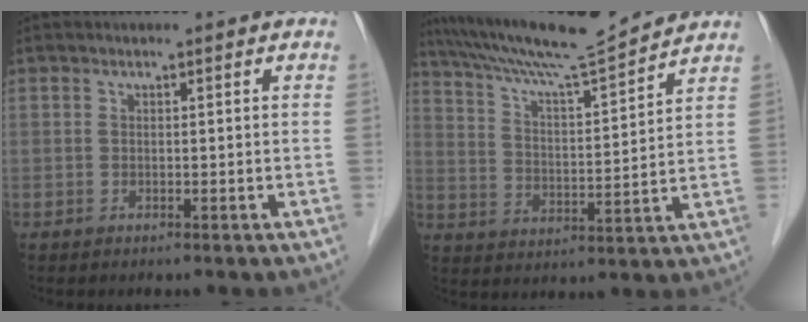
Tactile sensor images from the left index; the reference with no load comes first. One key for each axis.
{"total": 13.7, "fx": 12.9, "fy": -1.1, "fz": 4.7, "tx": -0.091, "ty": 0.001, "tz": 0.211}